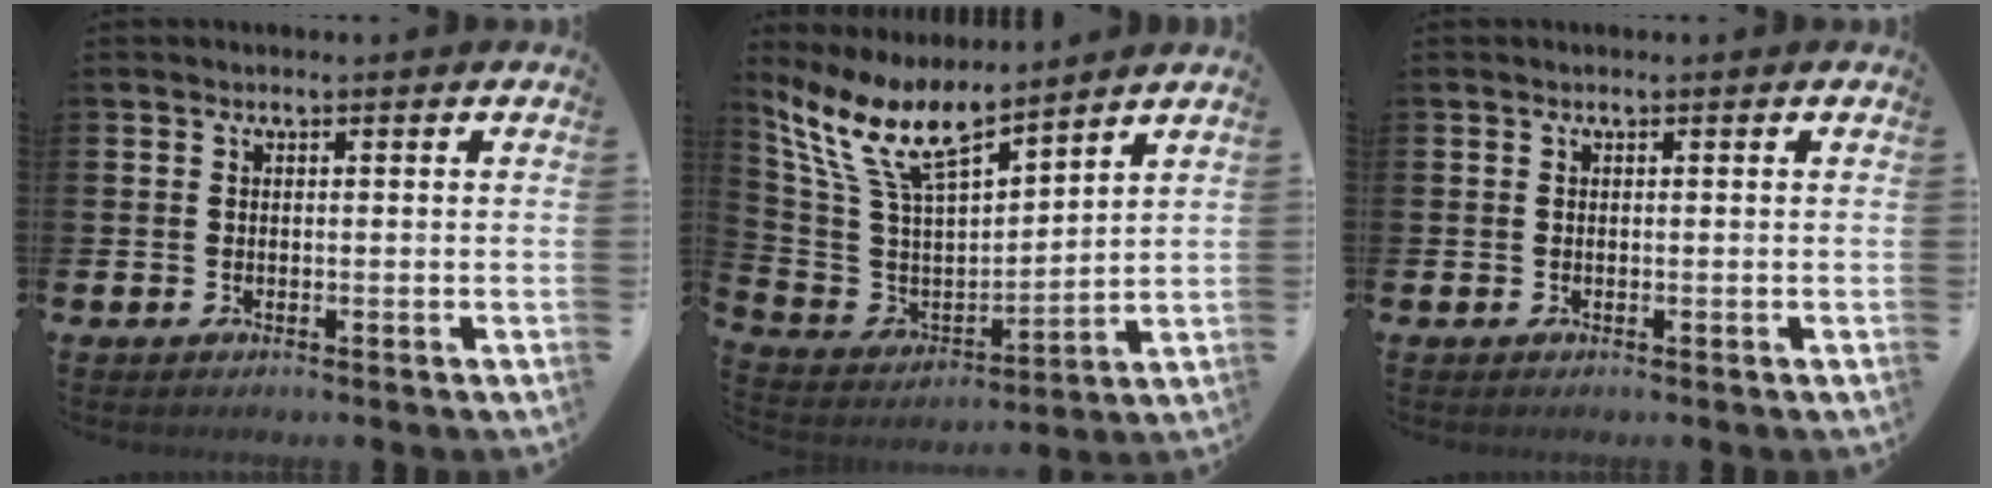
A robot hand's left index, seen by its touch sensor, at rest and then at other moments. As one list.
[{"total": 10.7, "force": [8.6, 3.2, 5.6], "torque": [-0.153, -0.051, 0.152]}, {"total": 0.0}]